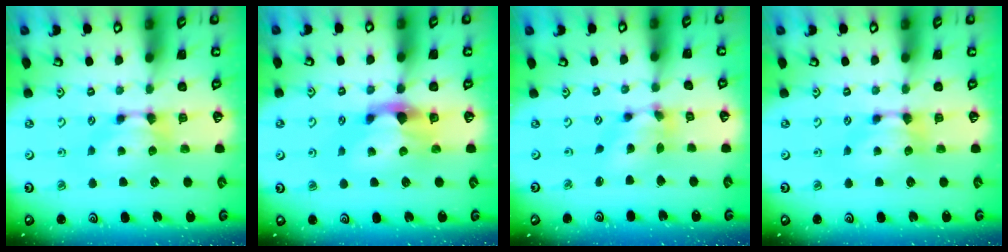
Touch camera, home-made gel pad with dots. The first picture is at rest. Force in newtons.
{"total": 3.1, "press": 2.7, "slide": 1.4}
{"total": 5.5, "press": 5.1, "slide": 1.9}
{"total": 0.0}